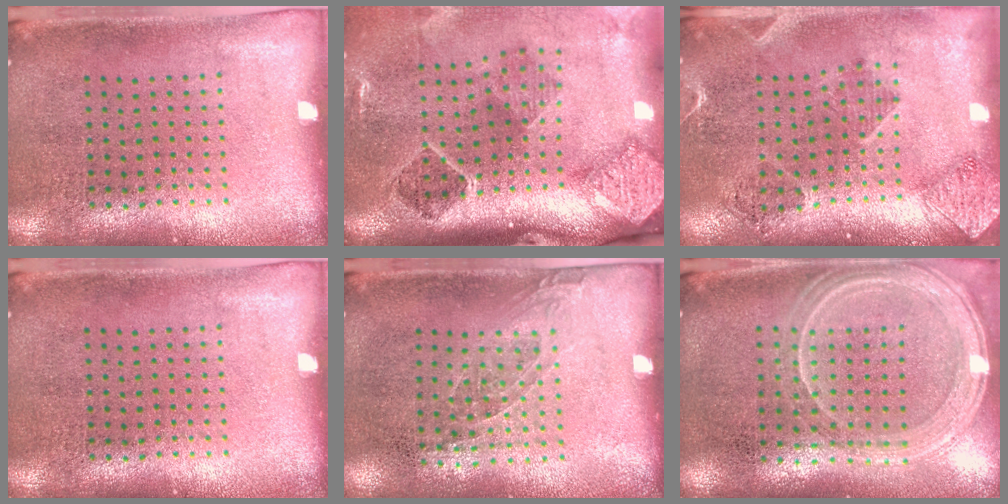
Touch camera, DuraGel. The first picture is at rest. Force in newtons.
{"total": 2.9, "press": 1.8, "slide": 2.2}
{"total": 1.7, "press": 1.6, "slide": 0.7}
{"total": 0.0}
{"total": 1.0, "press": 0.8, "slide": 0.6}
{"total": 1.3, "press": 1.3, "slide": 0.1}